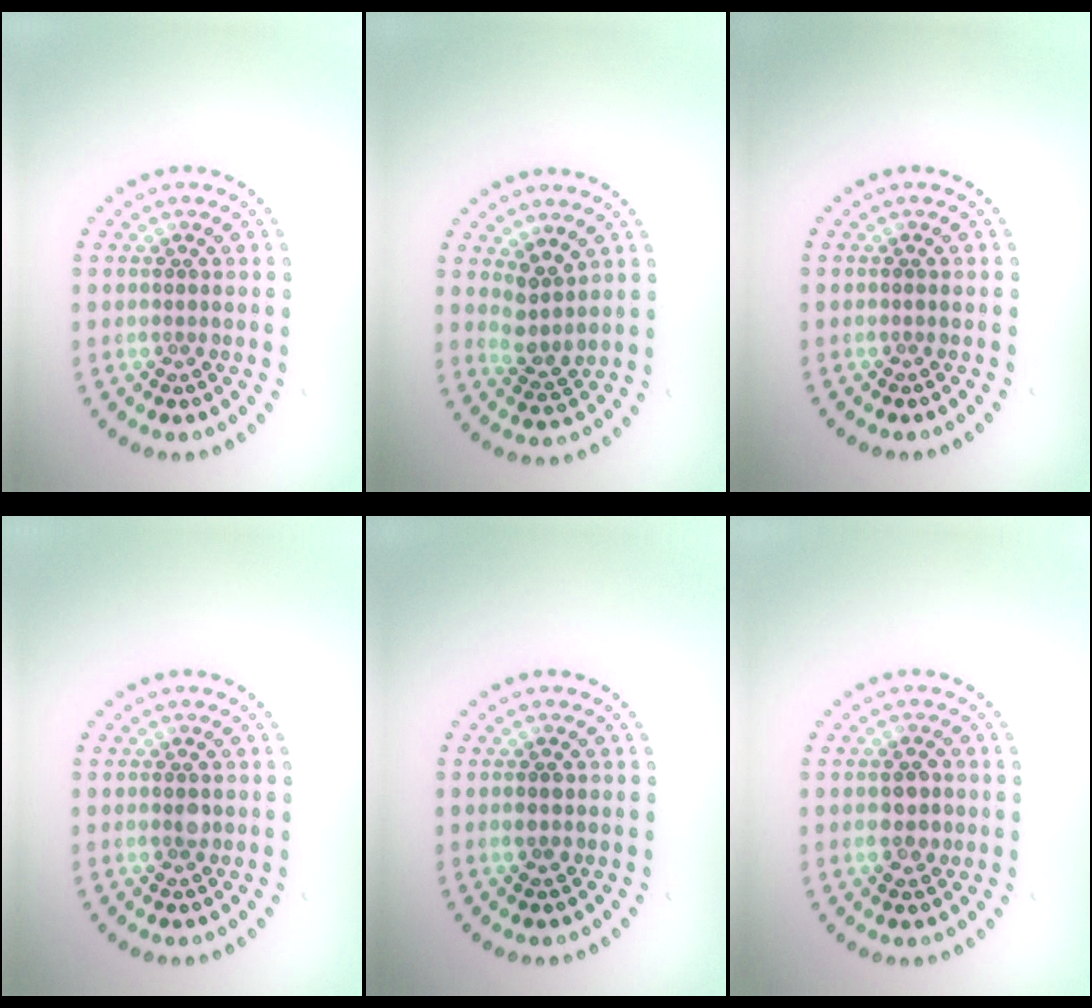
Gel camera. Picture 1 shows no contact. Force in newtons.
{"total": 2.5, "press": 2.0, "slide": 1.6}
{"total": 0.0}
{"total": 1.0, "press": 1.0, "slide": 0.0}
{"total": 1.1, "press": 1.1, "slide": 0.2}
{"total": 2.2, "press": 2.2, "slide": 0.0}